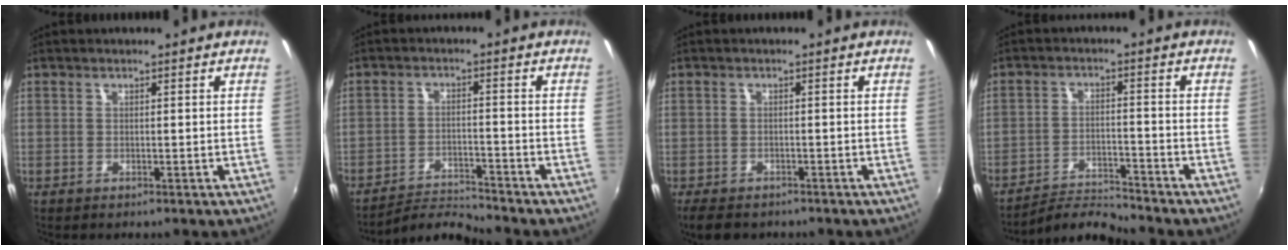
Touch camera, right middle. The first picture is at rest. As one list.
[{"total": 6.1, "force": [-6.0, -1.1, 0.4], "torque": [-0.030, 0.008, -0.112]}, {"total": 4.9, "force": [-3.7, 2.5, 2.1], "torque": [-0.051, -0.013, -0.058]}, {"total": 6.8, "force": [-6.7, -1.0, 0.7], "torque": [-0.033, 0.007, -0.123]}]